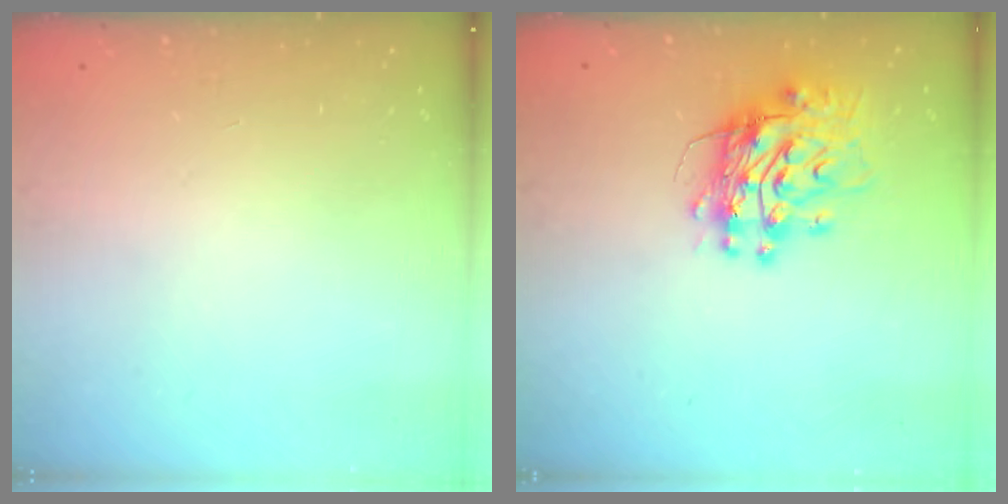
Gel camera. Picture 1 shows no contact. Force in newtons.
{"total": 11.4, "press": 11.4, "slide": 1.0}